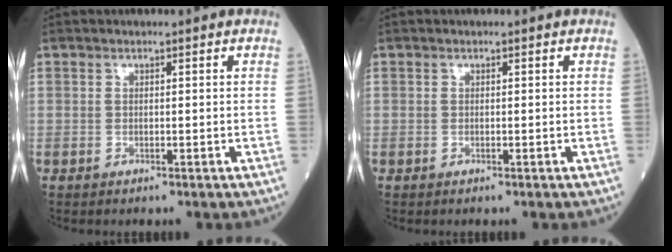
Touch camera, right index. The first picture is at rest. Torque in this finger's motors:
{"motor_torque": [0.06, -0.01, 0.06, -0.01]}